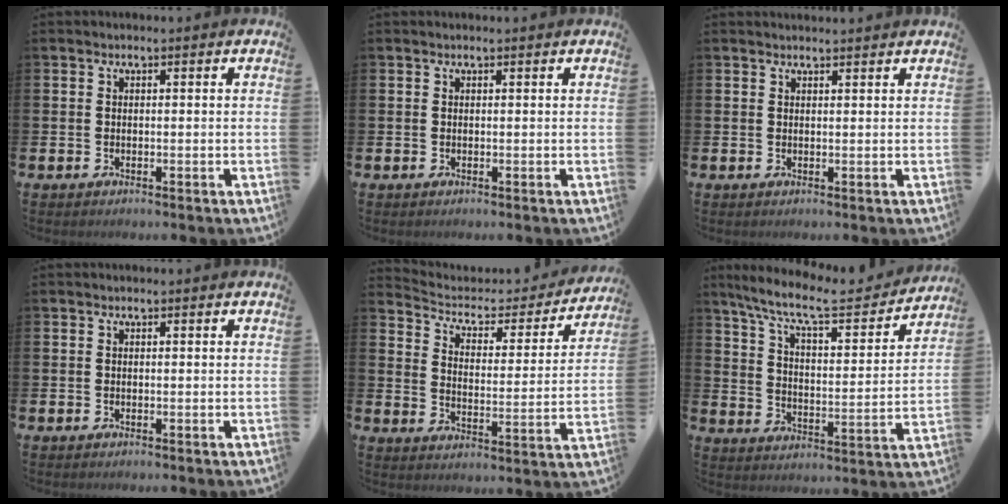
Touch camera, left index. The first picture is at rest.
{"total": 0.0}
{"total": 1.2, "force": [1.2, -0.1, 0.0], "torque": [0.010, -0.009, 0.020]}
{"total": 0.0}
{"total": 4.9, "force": [4.2, 2.2, 1.1], "torque": [-0.044, -0.039, 0.063]}
{"total": 9.2, "force": [8.0, 1.8, 4.1], "torque": [-0.105, -0.050, 0.134]}